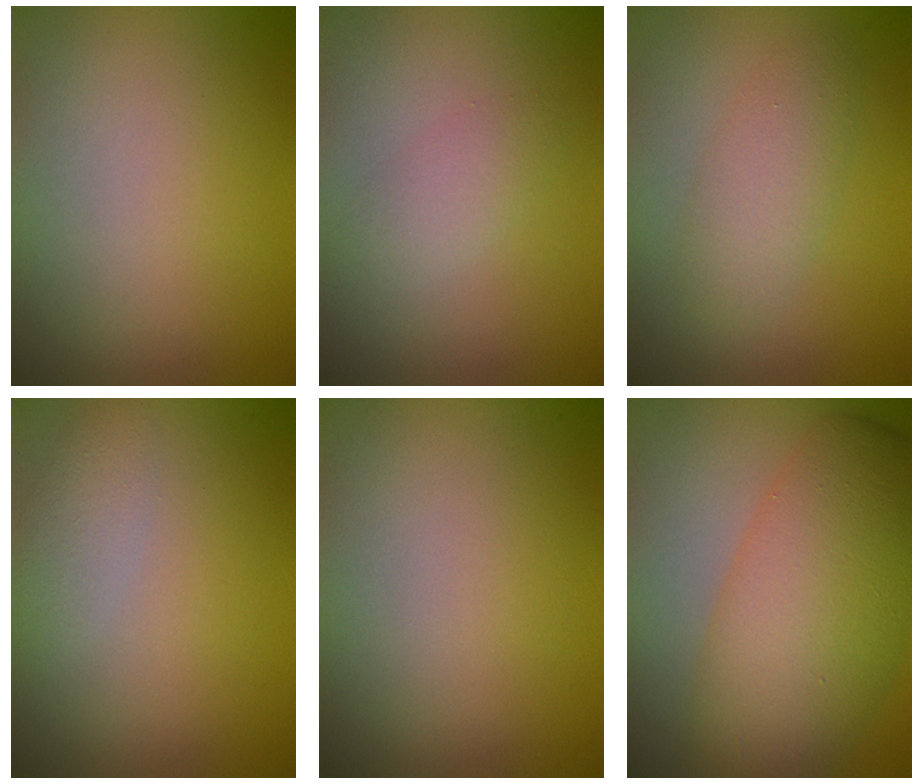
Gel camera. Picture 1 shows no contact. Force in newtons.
{"total": 1.8, "press": 1.8, "slide": 0.0}
{"total": 2.8, "press": 2.8, "slide": 0.1}
{"total": 1.7, "press": 1.7, "slide": 0.0}
{"total": 0.0}
{"total": 8.2, "press": 8.2, "slide": 0.1}